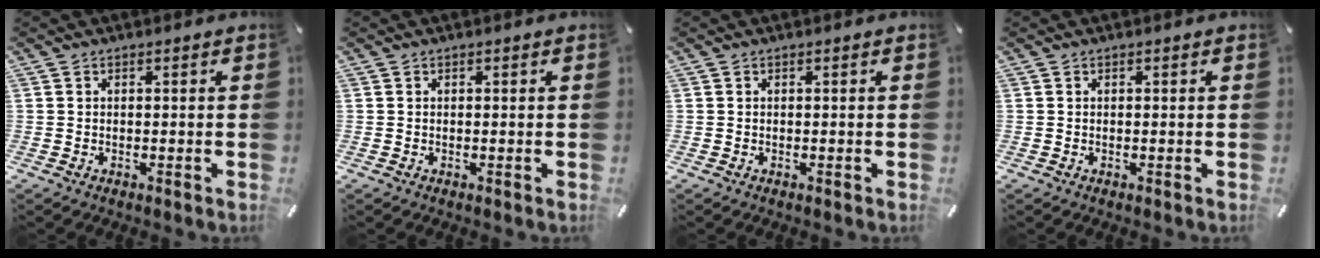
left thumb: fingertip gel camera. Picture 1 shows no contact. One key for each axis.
{"total": 0.0}
{"total": 0.0}
{"total": 0.0}